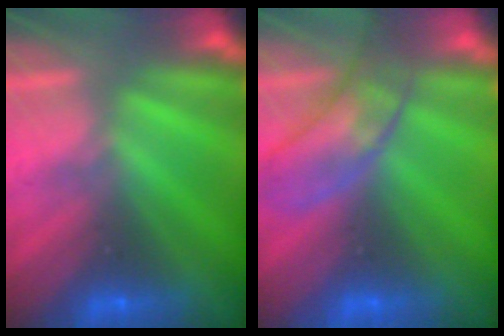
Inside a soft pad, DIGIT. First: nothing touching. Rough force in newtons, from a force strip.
{"total": 2.9}